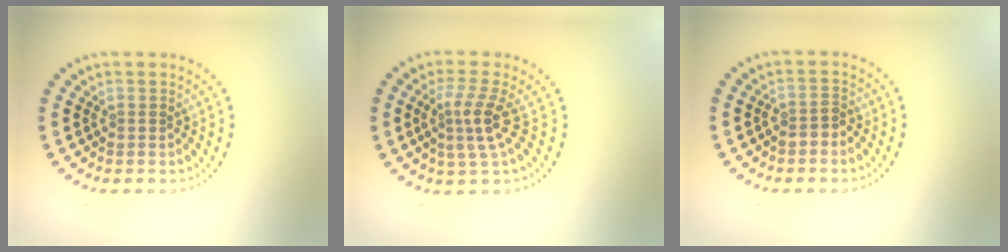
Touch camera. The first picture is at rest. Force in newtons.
{"total": 3.0, "press": 2.4, "slide": 1.9}
{"total": 1.4, "press": 1.2, "slide": 0.7}